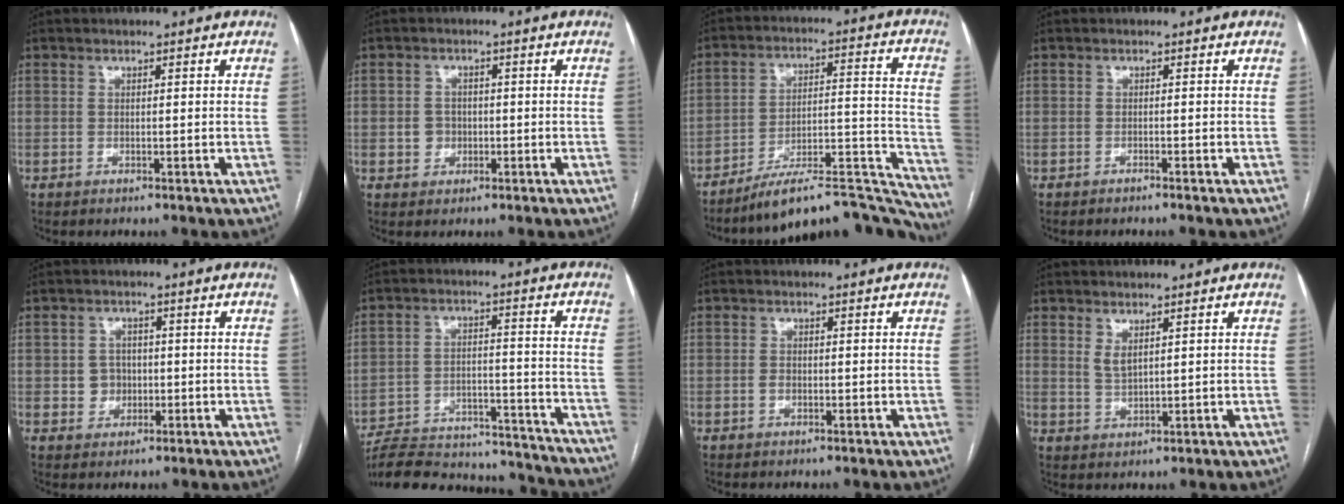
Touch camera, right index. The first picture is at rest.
{"total": 2.7, "force": [-0.6, 2.5, 0.9], "torque": [-0.008, 0.007, -0.007]}
{"total": 20.9, "force": [-19.8, 2.2, 6.3], "torque": [-0.038, 0.049, -0.287]}
{"total": 1.1, "force": [-0.9, -0.2, 0.5], "torque": [-0.011, 0.003, -0.012]}
{"total": 3.4, "force": [-0.4, 3.2, 0.9], "torque": [-0.008, 0.009, -0.003]}
{"total": 25.7, "force": [-24.1, 4.7, 7.8], "torque": [-0.123, -0.009, -0.331]}
{"total": 1.1, "force": [-0.4, 0.7, 0.8], "torque": [-0.016, 0.002, -0.006]}
{"total": 2.2, "force": [1.2, 0.9, 1.6], "torque": [-0.033, -0.004, 0.031]}